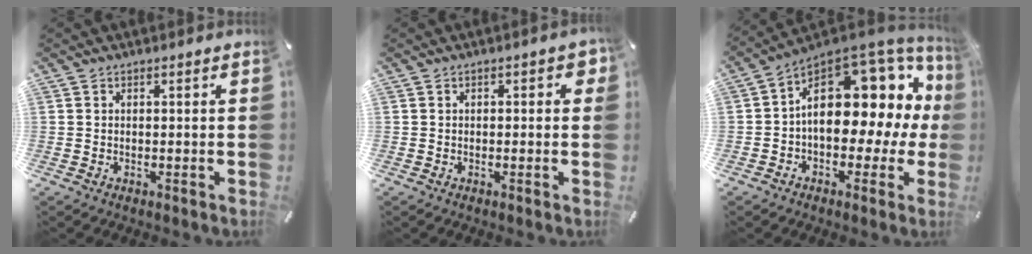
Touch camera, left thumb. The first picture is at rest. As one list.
[{"total": 2.1, "force": [0.0, 1.1, 1.8], "torque": [-0.018, 0.001, -0.005]}, {"total": 17.7, "force": [4.3, 11.7, 12.5], "torque": [-0.149, -0.047, 0.075]}]